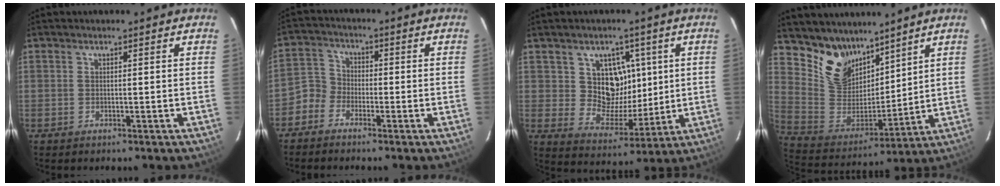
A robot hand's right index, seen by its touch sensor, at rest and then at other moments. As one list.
[{"total": 4.1, "force": [-2.6, 3.2, 0.4], "torque": [-0.004, 0.019, -0.064]}, {"total": 9.9, "force": [3.0, 8.6, 3.9], "torque": [-0.065, -0.006, 0.062]}, {"total": 13.4, "force": [10.1, 8.0, 3.9], "torque": [-0.091, -0.002, 0.207]}]